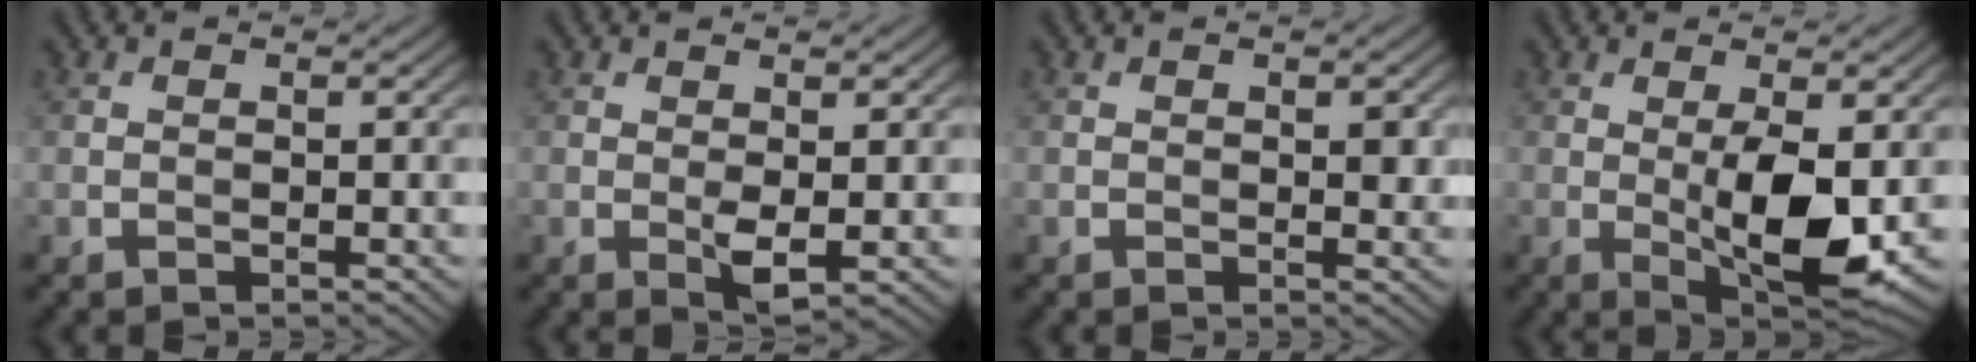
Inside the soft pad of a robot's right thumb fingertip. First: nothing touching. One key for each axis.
{"total": 2.3, "fx": 0.2, "fy": 0.8, "fz": 2.2, "tx": -0.045, "ty": -0.006, "tz": 0.007}
{"total": 1.5, "fx": 0.3, "fy": 0.8, "fz": 1.3, "tx": -0.014, "ty": -0.006, "tz": 0.007}
{"total": 8.1, "fx": -0.4, "fy": 2.7, "fz": 7.7, "tx": -0.137, "ty": -0.009, "tz": 0.000}